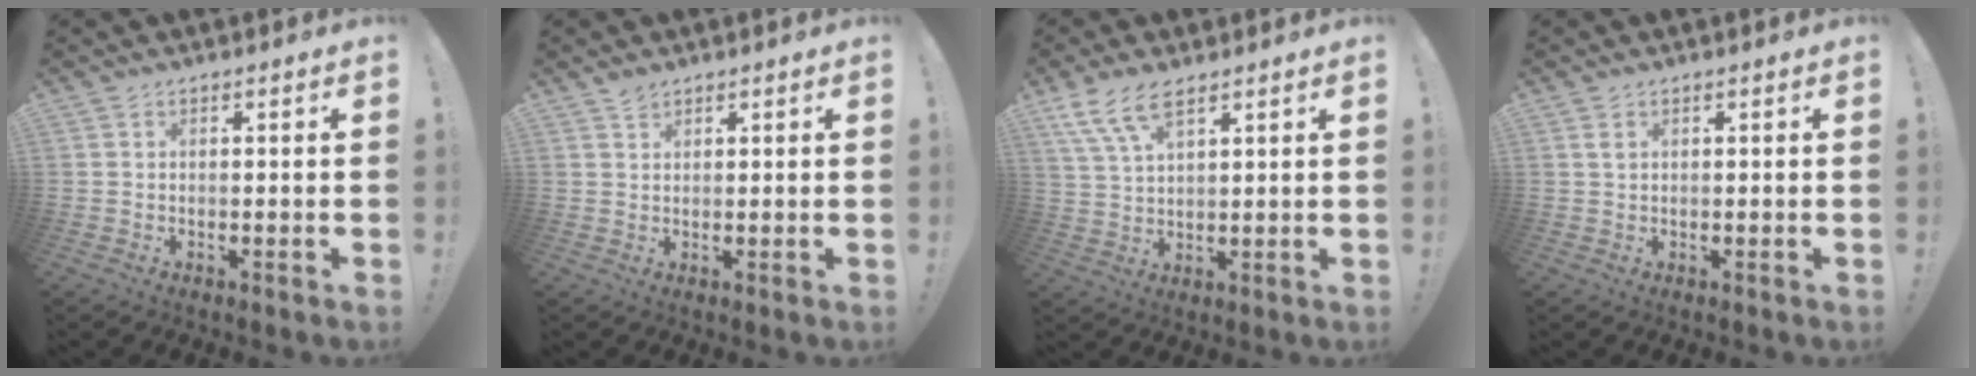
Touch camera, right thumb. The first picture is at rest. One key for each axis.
{"total": 1.8, "fx": 1.6, "fy": 0.6, "fz": 0.5, "tx": -0.006, "ty": -0.008, "tz": 0.029}
{"total": 8.9, "fx": 5.9, "fy": 3.3, "fz": 5.8, "tx": -0.115, "ty": -0.017, "tz": 0.115}
{"total": 0.0}